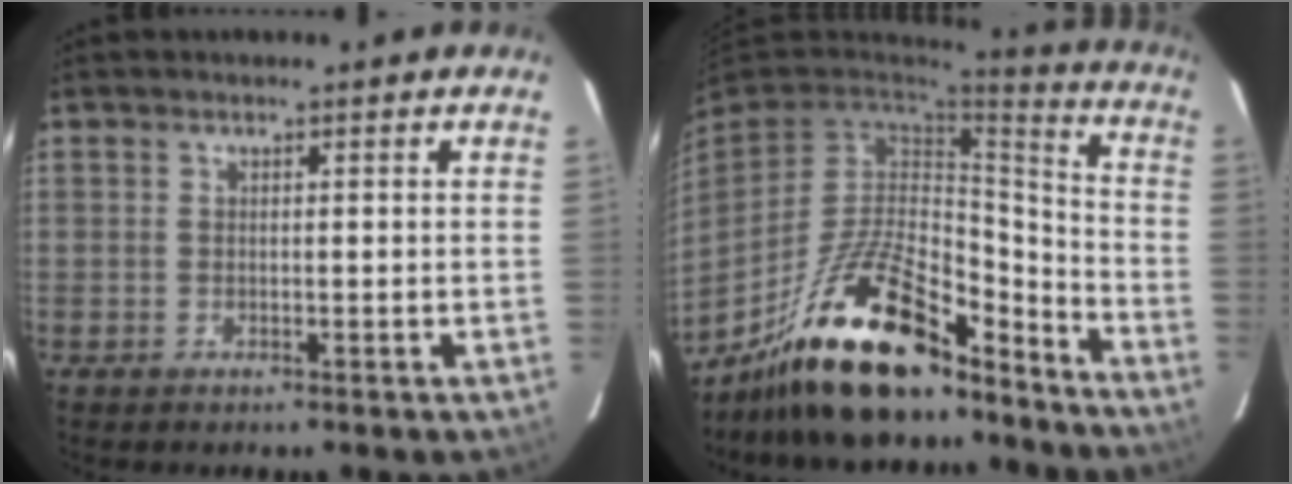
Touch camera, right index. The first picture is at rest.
{"total": 22.7, "force": [-16.6, 7.6, 13.4], "torque": [-0.258, -0.002, -0.273]}